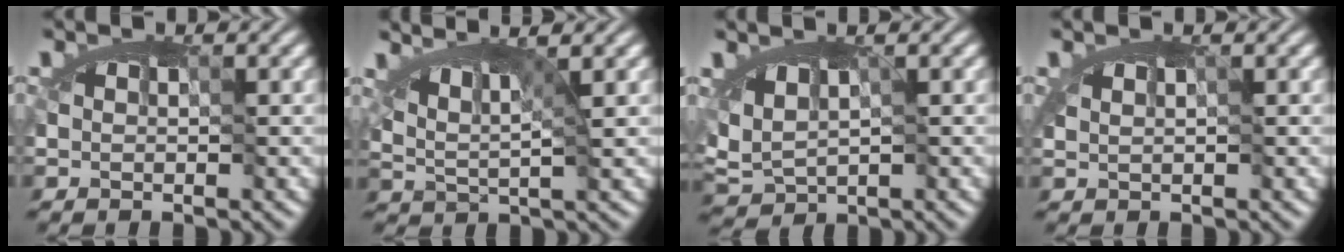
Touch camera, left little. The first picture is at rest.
{"total": 2.9, "force": [1.5, 0.6, 2.4], "torque": [-0.040, -0.002, 0.024]}
{"total": 2.3, "force": [-0.5, 1.4, 1.8], "torque": [-0.032, -0.004, 0.001]}
{"total": 0.8, "force": [0.4, 0.4, 0.6], "torque": [-0.017, 0.001, 0.011]}